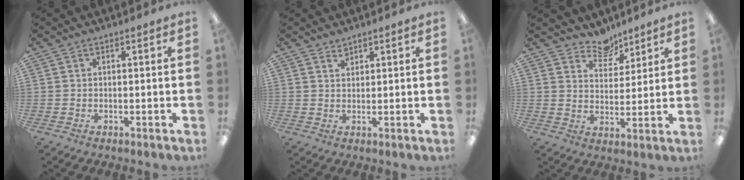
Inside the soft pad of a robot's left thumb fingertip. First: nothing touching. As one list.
[{"total": 1.8, "force": [1.7, 0.6, 0.2], "torque": [0.002, -0.007, 0.032]}, {"total": 7.5, "force": [6.5, 3.6, 1.2], "torque": [-0.016, -0.044, 0.120]}]